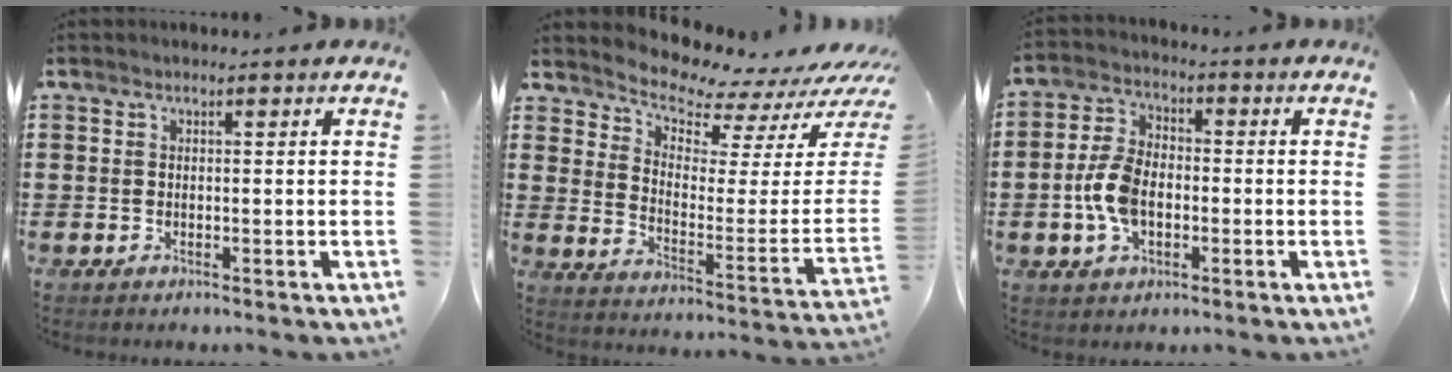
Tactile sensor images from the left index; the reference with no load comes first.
{"total": 6.8, "force": [6.5, 1.5, 1.1], "torque": [-0.046, -0.066, 0.110]}
{"total": 7.4, "force": [-1.5, 4.5, 5.7], "torque": [-0.142, 0.001, -0.034]}